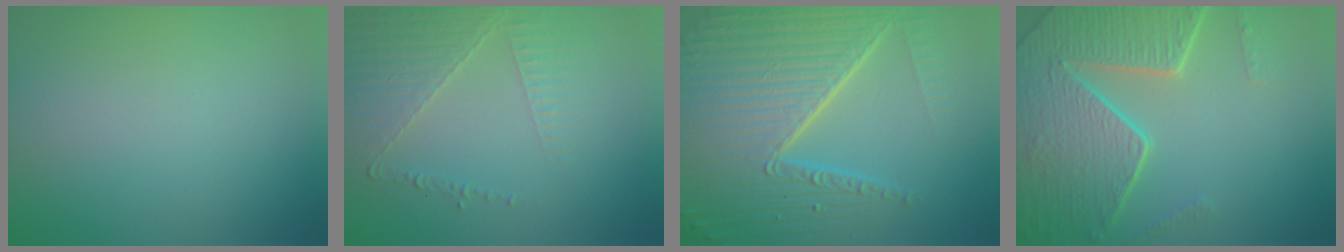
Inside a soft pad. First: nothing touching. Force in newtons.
{"total": 3.6, "press": 3.2, "slide": 1.7}
{"total": 10.2, "press": 6.5, "slide": 7.8}
{"total": 7.9, "press": 5.7, "slide": 5.4}